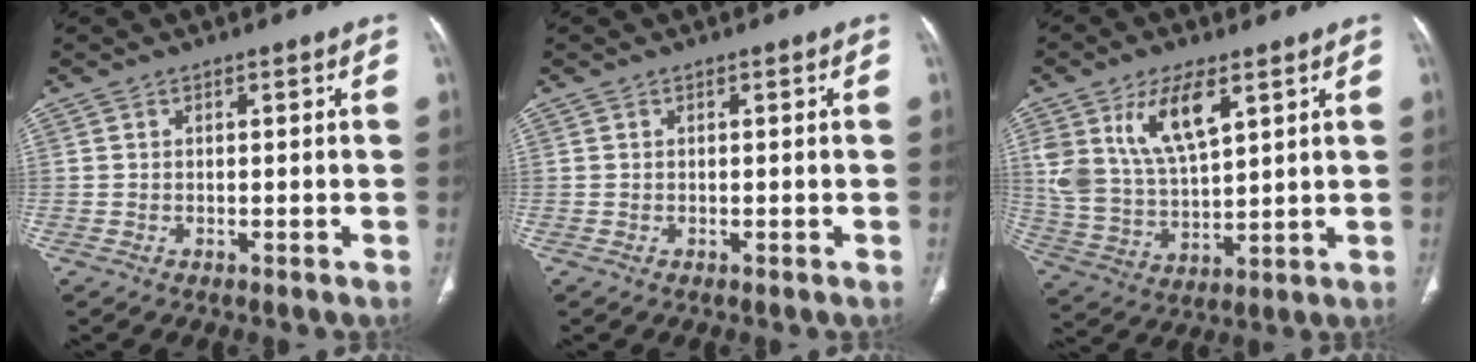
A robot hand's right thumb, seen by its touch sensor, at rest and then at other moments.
{"total": 0.0}
{"total": 13.2, "force": [6.2, 6.1, 9.9], "torque": [-0.182, -0.024, 0.131]}